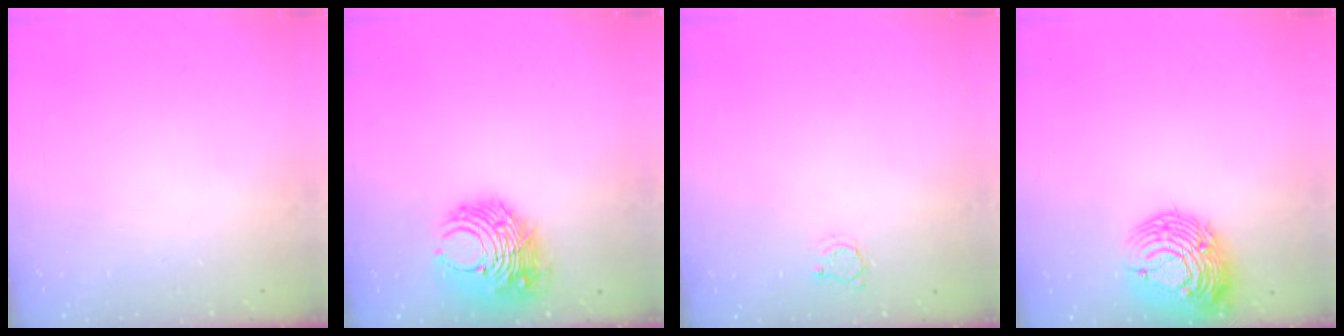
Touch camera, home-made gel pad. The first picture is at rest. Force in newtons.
{"total": 9.9, "press": 9.8, "slide": 1.2}
{"total": 2.8, "press": 2.7, "slide": 0.4}
{"total": 14.8, "press": 14.7, "slide": 1.3}